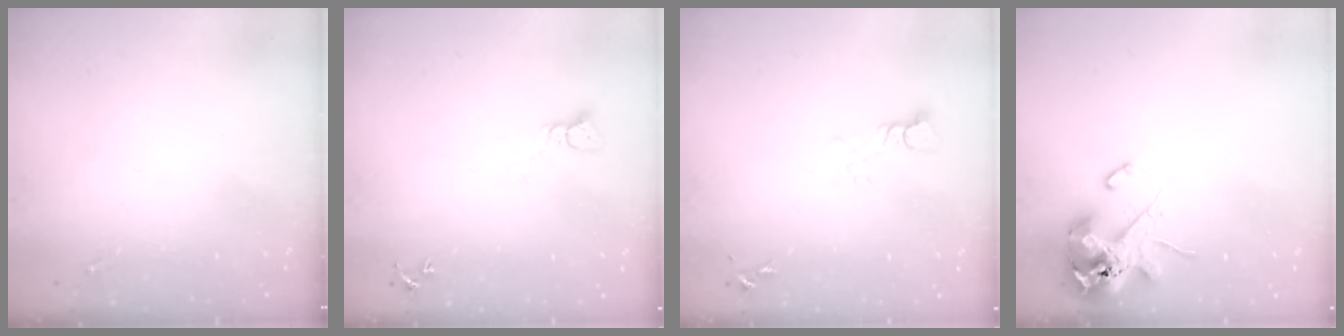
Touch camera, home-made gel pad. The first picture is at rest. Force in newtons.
{"total": 2.2, "press": 2.2, "slide": 0.2}
{"total": 3.3, "press": 3.3, "slide": 0.0}
{"total": 13.1, "press": 12.9, "slide": 2.2}